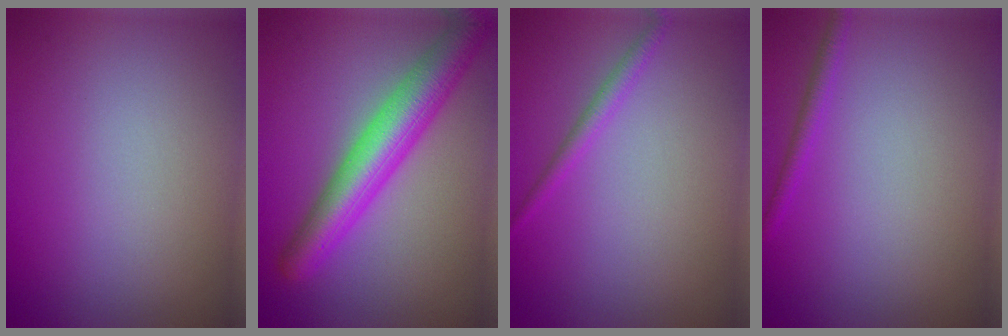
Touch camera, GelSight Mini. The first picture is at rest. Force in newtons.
{"total": 6.6, "press": 6.6, "slide": 0.2}
{"total": 1.5, "press": 1.5, "slide": 0.1}
{"total": 1.3, "press": 1.3, "slide": 0.0}